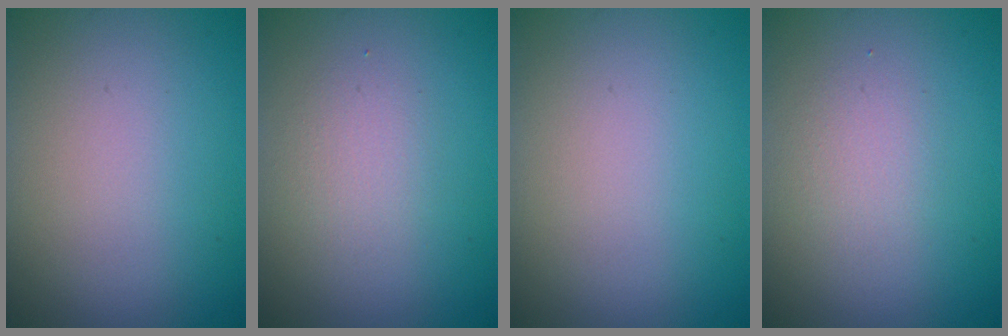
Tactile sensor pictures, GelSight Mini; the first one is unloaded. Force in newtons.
{"total": 1.7, "press": 1.7, "slide": 0.1}
{"total": 0.0}
{"total": 1.7, "press": 1.7, "slide": 0.1}